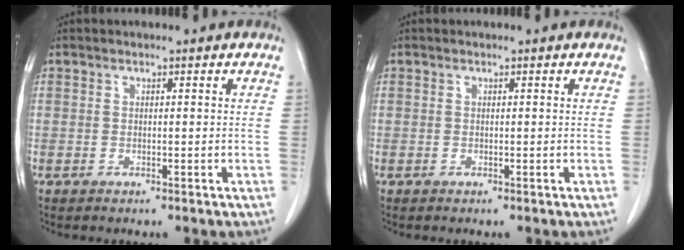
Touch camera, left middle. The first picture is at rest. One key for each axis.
{"total": 0.0}